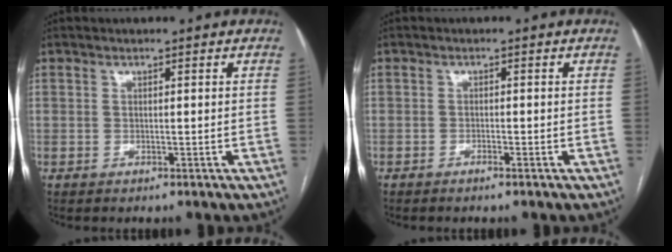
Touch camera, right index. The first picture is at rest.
{"total": 1.0, "force": [-0.8, 0.0, 0.6], "torque": [-0.015, 0.000, -0.013]}